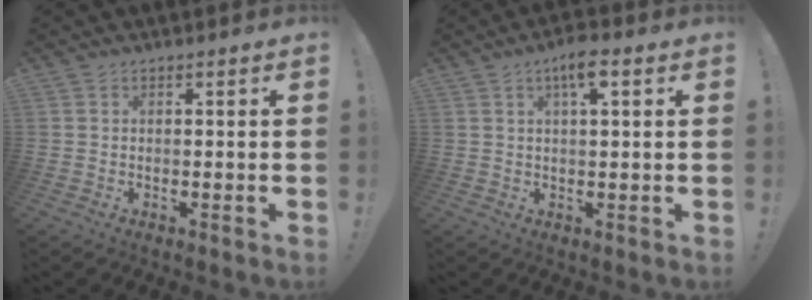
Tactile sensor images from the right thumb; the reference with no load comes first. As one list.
[{"total": 5.2, "force": [2.3, 1.3, 4.5], "torque": [-0.070, -0.004, 0.033]}]